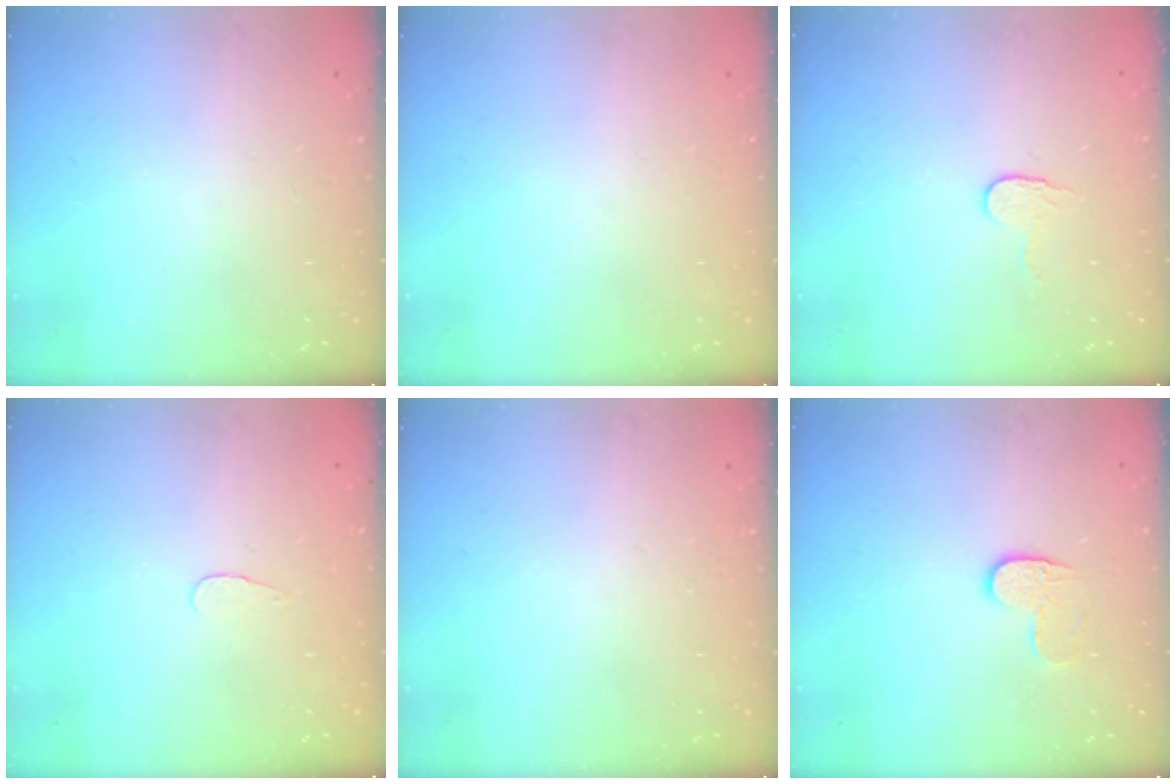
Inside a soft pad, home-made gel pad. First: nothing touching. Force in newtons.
{"total": 0.0}
{"total": 3.8, "press": 3.8, "slide": 0.3}
{"total": 3.4, "press": 3.4, "slide": 0.4}
{"total": 0.0}
{"total": 6.7, "press": 6.7, "slide": 0.5}